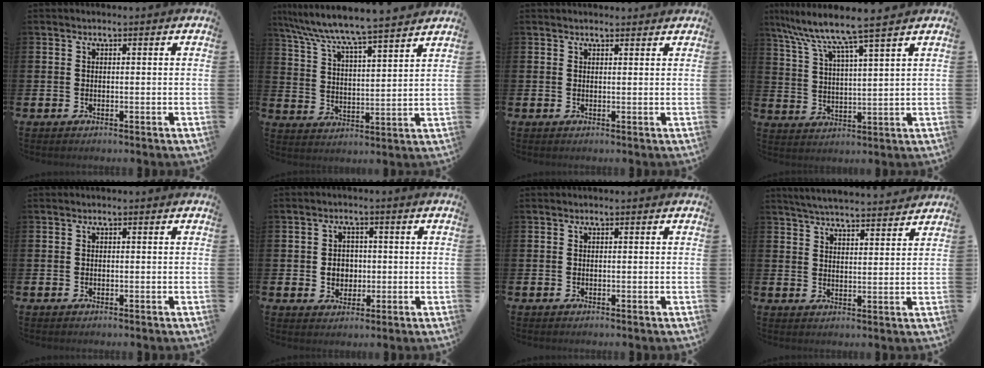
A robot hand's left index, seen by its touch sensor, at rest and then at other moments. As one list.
[{"total": 7.8, "force": [7.4, 0.3, 2.5], "torque": [-0.083, -0.051, 0.127]}, {"total": 1.0, "force": [1.0, 0.3, 0.1], "torque": [0.014, -0.003, 0.015]}, {"total": 7.8, "force": [6.8, -0.1, 3.8], "torque": [-0.102, -0.037, 0.115]}, {"total": 0.0}, {"total": 3.1, "force": [-0.1, 2.8, 1.4], "torque": [-0.016, 0.001, -0.011]}, {"total": 0.0}, {"total": 4.8, "force": [4.8, 0.2, 0.1], "torque": [-0.007, -0.033, 0.084]}]